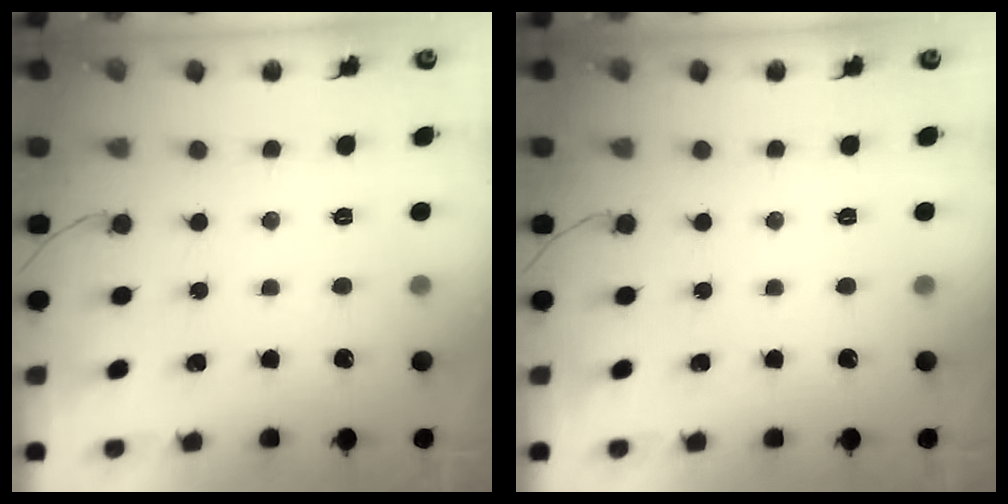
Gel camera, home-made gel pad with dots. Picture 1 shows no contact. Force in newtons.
{"total": 0.0}